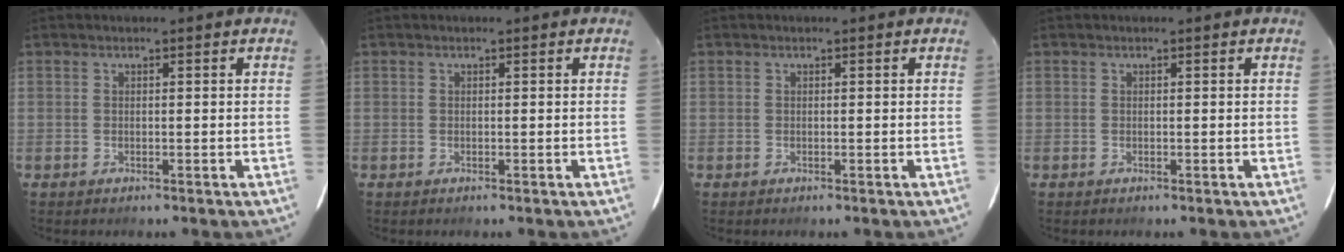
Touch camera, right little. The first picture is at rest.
{"total": 0.0}
{"total": 0.0}
{"total": 0.0}